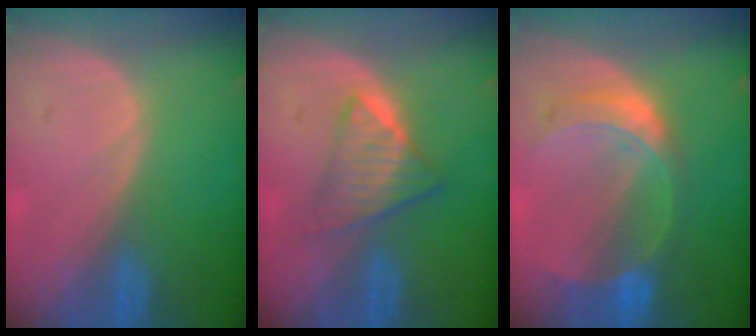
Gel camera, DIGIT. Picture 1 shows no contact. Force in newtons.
{"total": 6.3, "press": 5.4, "slide": 3.1}
{"total": 7.6, "press": 6.6, "slide": 3.8}